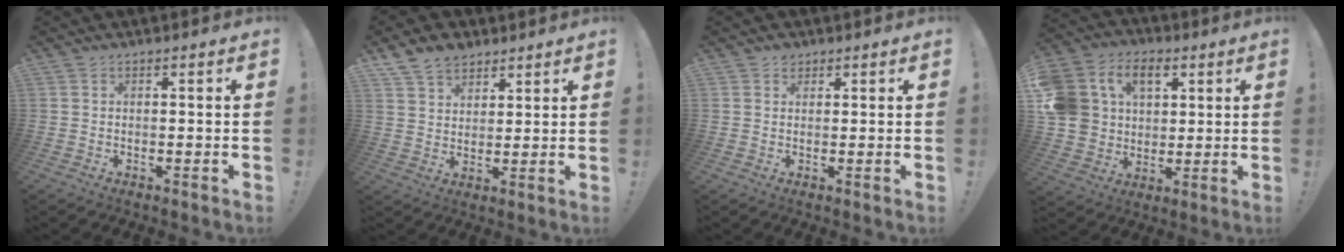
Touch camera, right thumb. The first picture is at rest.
{"total": 8.2, "force": [6.0, 5.1, 2.3], "torque": [-0.047, -0.029, 0.120]}
{"total": 1.8, "force": [1.3, 1.2, 0.4], "torque": [0.002, -0.006, 0.021]}
{"total": 16.3, "force": [5.7, 12.9, 8.0], "torque": [-0.145, -0.023, 0.114]}